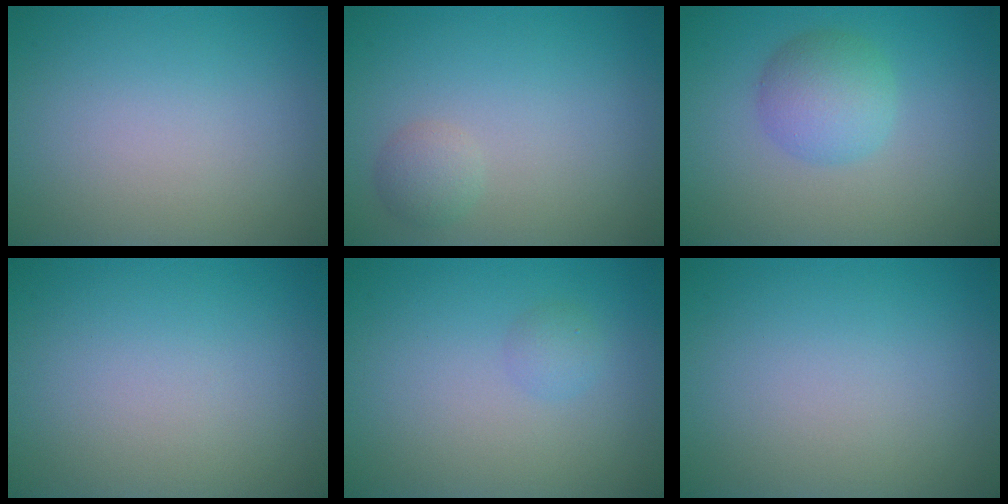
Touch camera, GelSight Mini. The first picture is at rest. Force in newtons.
{"total": 1.5, "press": 1.5, "slide": 0.1}
{"total": 3.5, "press": 3.5, "slide": 0.1}
{"total": 0.0}
{"total": 1.0, "press": 1.0, "slide": 0.0}
{"total": 0.0}